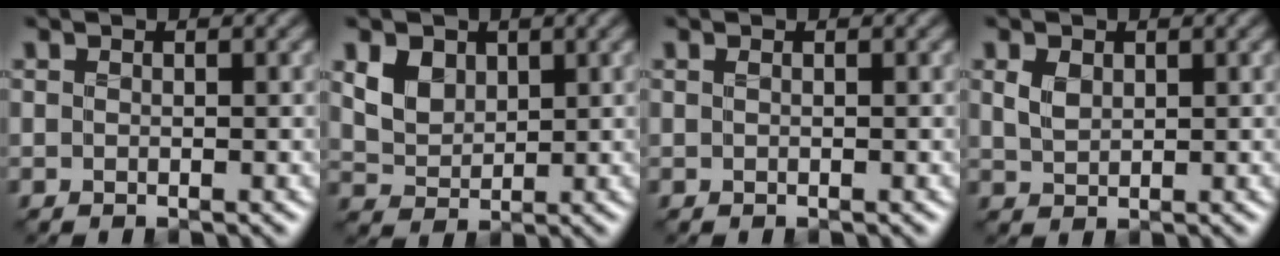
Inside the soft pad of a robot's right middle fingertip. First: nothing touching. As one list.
[{"total": 2.9, "force": [1.1, 2.2, 1.6], "torque": [-0.041, -0.006, 0.022]}, {"total": 0.0}, {"total": 1.5, "force": [0.5, 1.0, 1.0], "torque": [-0.027, -0.003, 0.015]}]